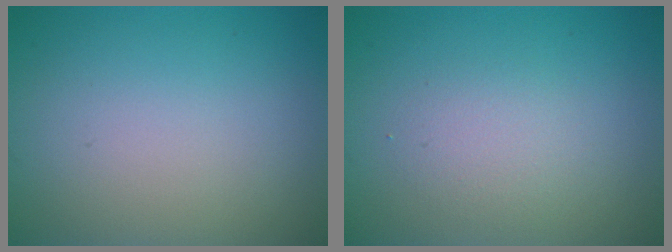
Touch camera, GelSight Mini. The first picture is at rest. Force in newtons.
{"total": 1.9, "press": 1.8, "slide": 0.2}